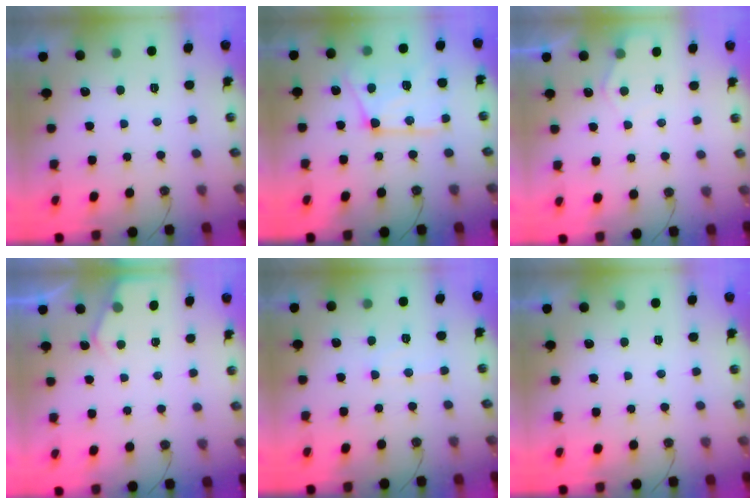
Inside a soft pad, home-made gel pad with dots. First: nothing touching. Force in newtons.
{"total": 17.4, "press": 17.3, "slide": 1.9}
{"total": 4.5, "press": 4.4, "slide": 0.6}
{"total": 3.9, "press": 3.9, "slide": 0.5}
{"total": 6.5, "press": 6.5, "slide": 0.5}
{"total": 0.0}